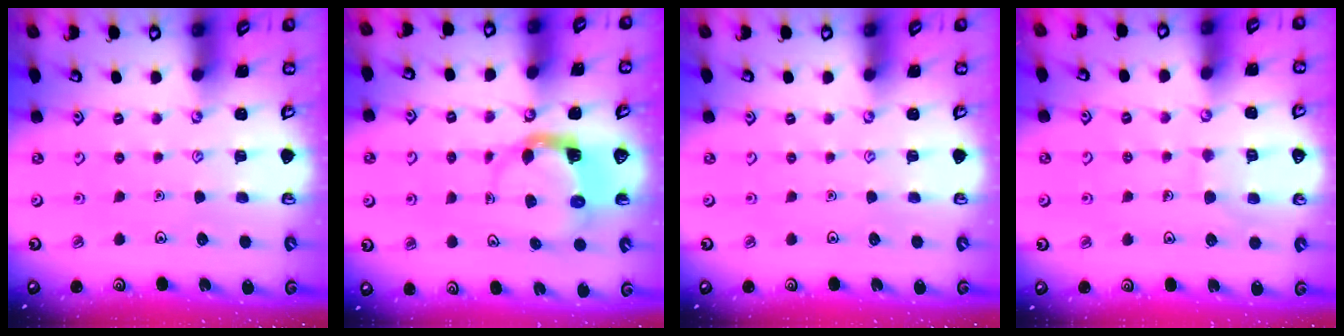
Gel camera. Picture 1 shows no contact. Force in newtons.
{"total": 3.8, "press": 3.8, "slide": 0.6}
{"total": 0.0}
{"total": 6.5, "press": 6.5, "slide": 0.5}